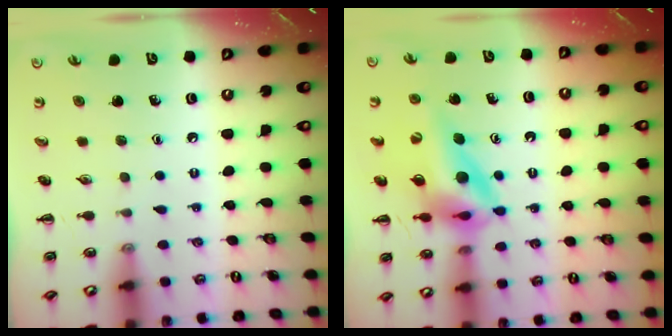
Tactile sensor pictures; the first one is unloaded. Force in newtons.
{"total": 12.8, "press": 12.0, "slide": 4.2}